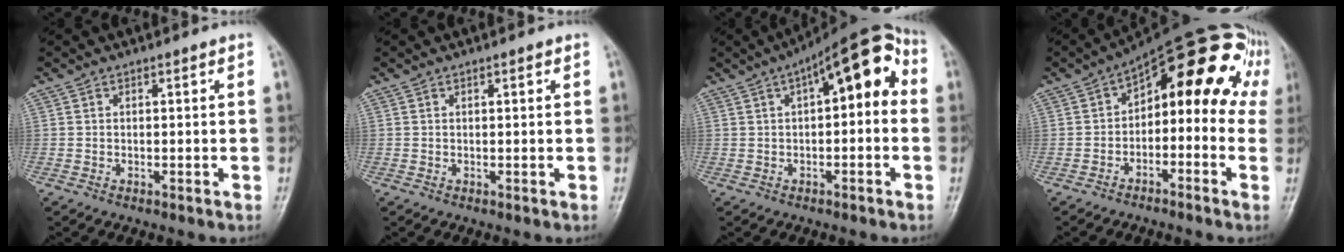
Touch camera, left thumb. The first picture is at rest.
{"total": 0.8, "force": [0.3, 0.2, 0.7], "torque": [-0.011, 0.001, 0.004]}
{"total": 13.0, "force": [2.6, 5.4, 11.5], "torque": [-0.136, 0.041, 0.028]}
{"total": 16.5, "force": [1.4, 9.7, 13.3], "torque": [-0.129, 0.060, 0.007]}